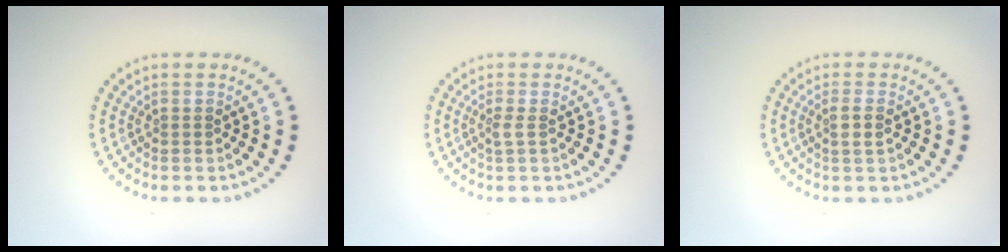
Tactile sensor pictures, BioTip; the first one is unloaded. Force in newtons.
{"total": 0.9, "press": 0.7, "slide": 0.7}
{"total": 1.4, "press": 1.2, "slide": 0.7}